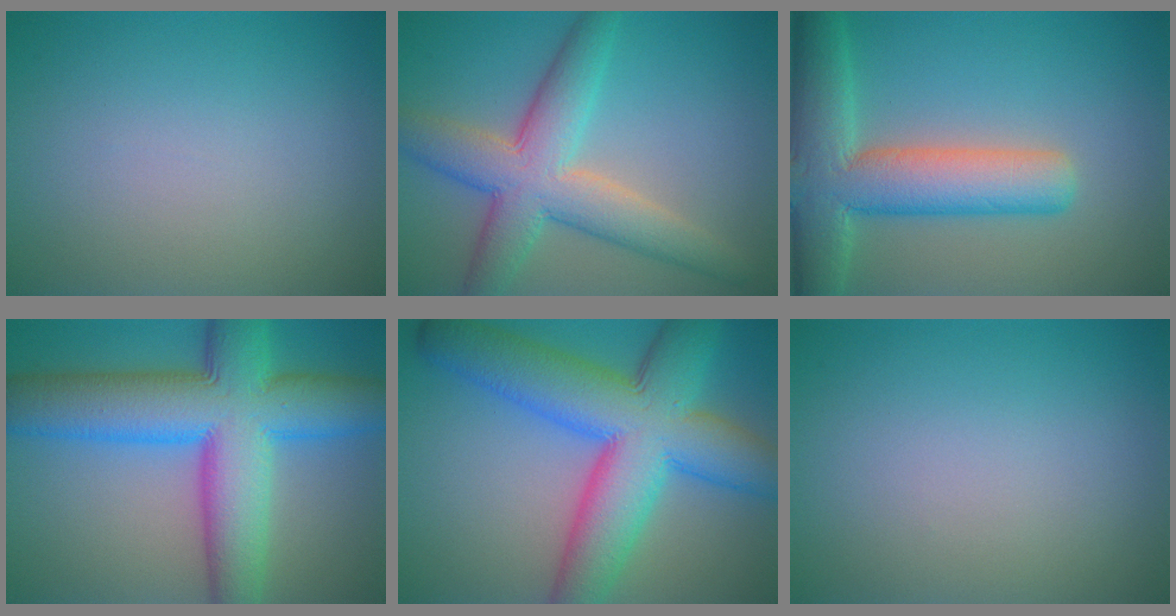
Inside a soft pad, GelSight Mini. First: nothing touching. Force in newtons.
{"total": 7.5, "press": 7.5, "slide": 0.6}
{"total": 9.0, "press": 8.9, "slide": 0.5}
{"total": 12.8, "press": 12.8, "slide": 0.3}
{"total": 12.3, "press": 12.3, "slide": 0.4}
{"total": 0.0}